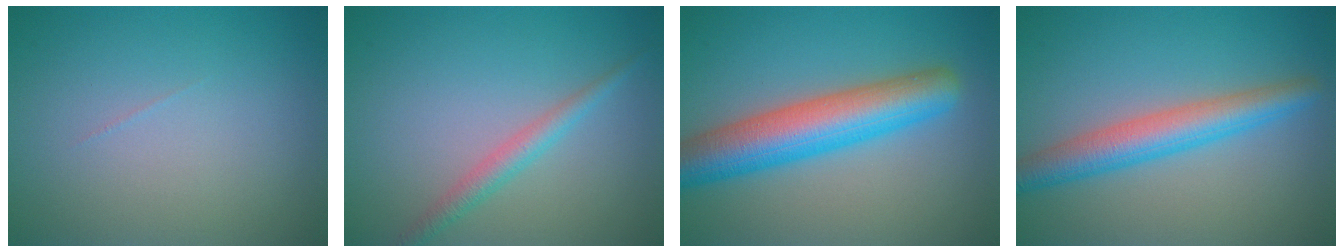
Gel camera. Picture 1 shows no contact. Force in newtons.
{"total": 2.0, "press": 2.0, "slide": 0.1}
{"total": 7.8, "press": 7.8, "slide": 0.2}
{"total": 4.8, "press": 4.8, "slide": 0.1}